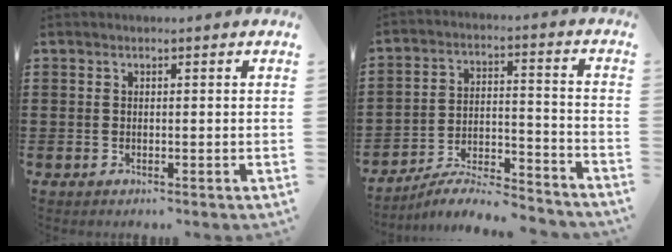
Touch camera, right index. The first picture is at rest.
{"total": 7.0, "force": [-6.4, 1.1, 2.5], "torque": [-0.045, 0.007, -0.125]}